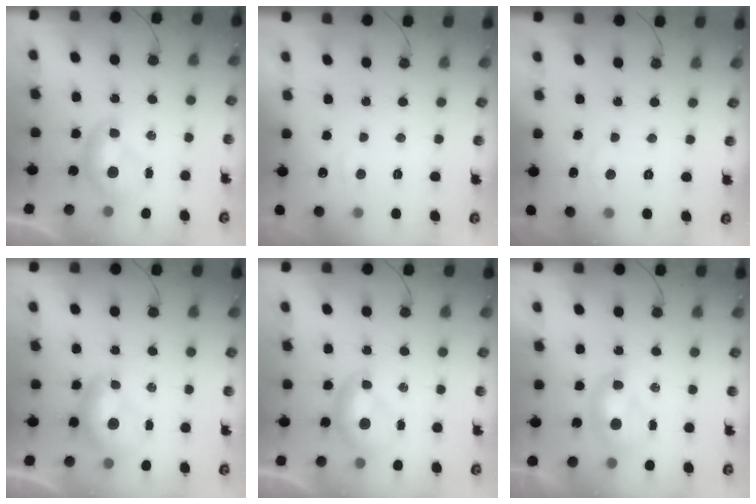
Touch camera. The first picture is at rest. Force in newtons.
{"total": 1.5, "press": 1.4, "slide": 0.5}
{"total": 2.1, "press": 2.0, "slide": 0.7}
{"total": 1.0, "press": 0.8, "slide": 0.6}
{"total": 0.0}
{"total": 1.3, "press": 1.3, "slide": 0.3}